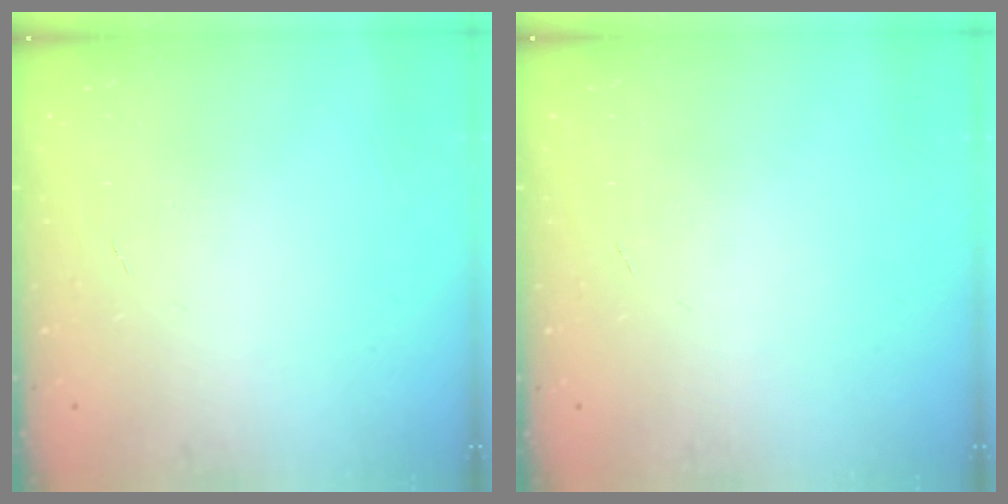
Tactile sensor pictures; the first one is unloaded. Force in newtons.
{"total": 0.0}